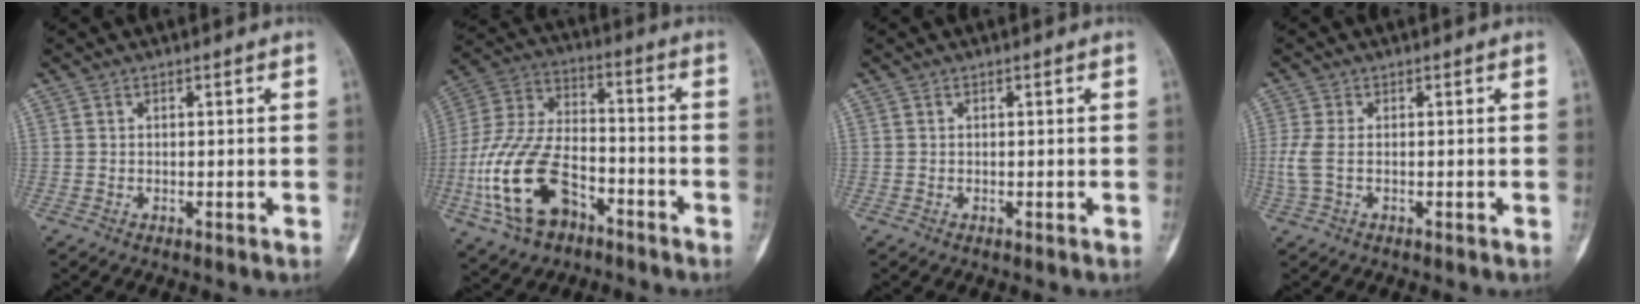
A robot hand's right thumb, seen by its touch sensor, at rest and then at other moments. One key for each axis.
{"total": 18.7, "fx": -7.6, "fy": 10.9, "fz": 13.2, "tx": -0.259, "ty": 0.042, "tz": -0.140}
{"total": 0.0}
{"total": 3.1, "fx": -0.3, "fy": 1.2, "fz": 2.9, "tx": -0.092, "ty": -0.003, "tz": -0.006}